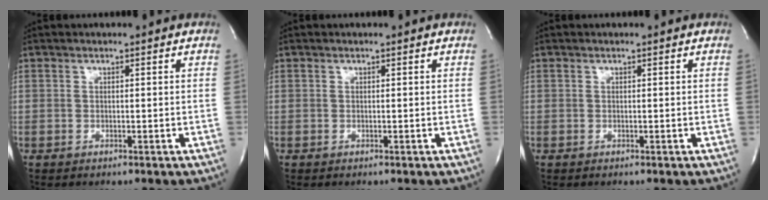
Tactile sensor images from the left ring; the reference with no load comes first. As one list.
[{"total": 0.0}, {"total": 0.0}]